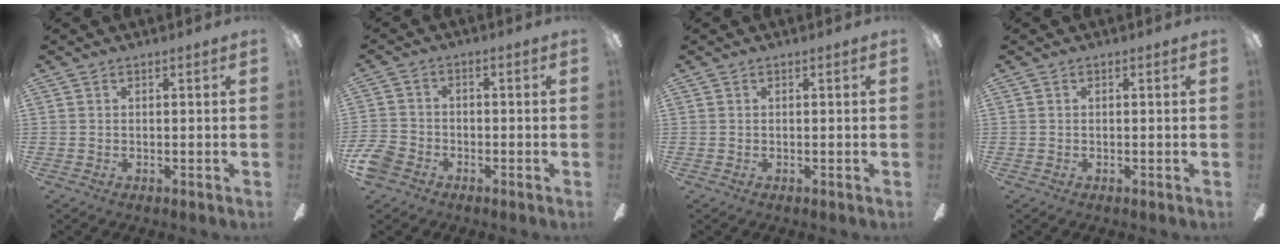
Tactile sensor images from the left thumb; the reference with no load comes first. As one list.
[{"total": 5.8, "force": [-3.3, 4.1, 2.5], "torque": [-0.068, 0.015, -0.067]}, {"total": 0.0}, {"total": 0.0}]